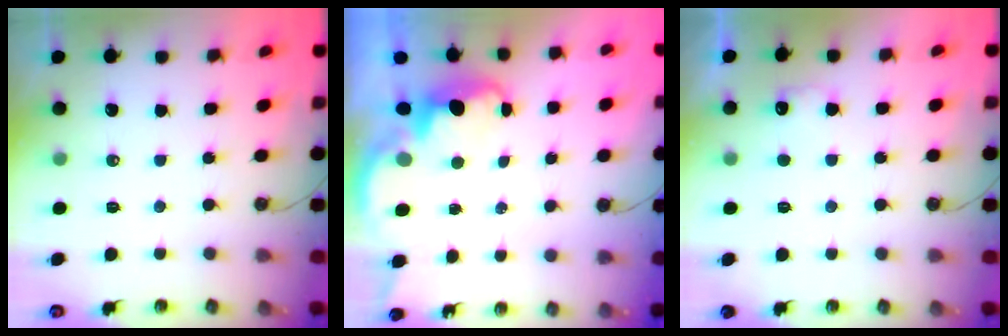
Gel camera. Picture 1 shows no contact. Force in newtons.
{"total": 3.0, "press": 3.0, "slide": 0.5}
{"total": 5.4, "press": 5.4, "slide": 0.3}